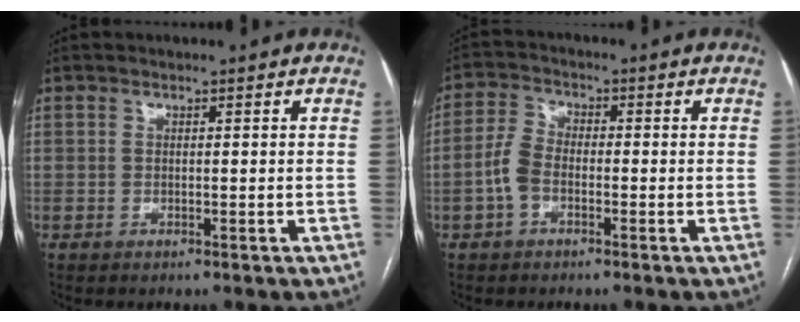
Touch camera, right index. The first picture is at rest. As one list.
[{"total": 4.5, "force": [-1.6, 2.6, 3.3], "torque": [-0.079, 0.012, -0.037]}]